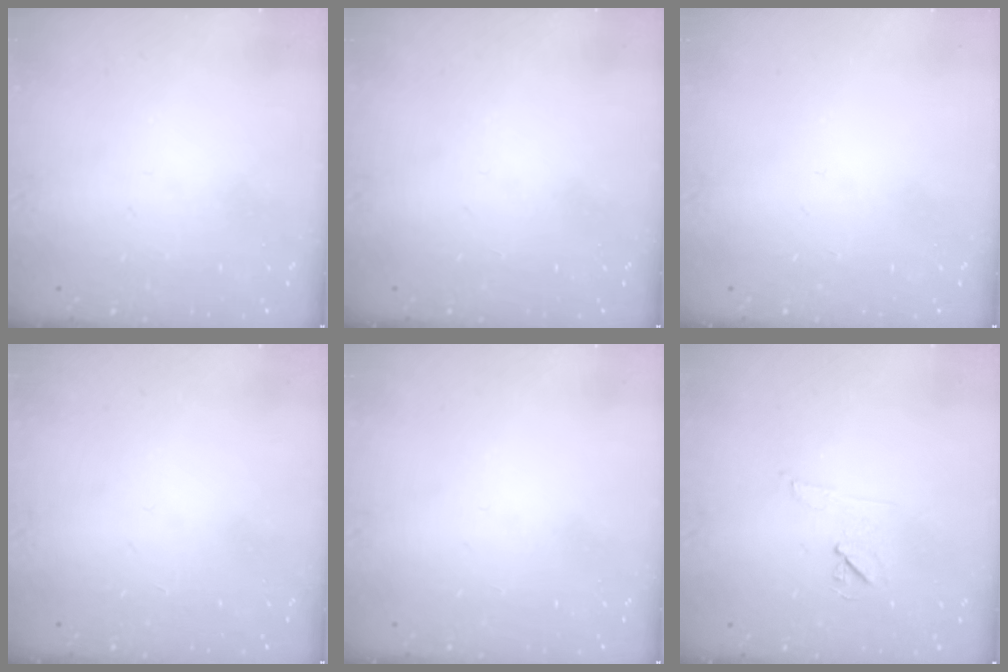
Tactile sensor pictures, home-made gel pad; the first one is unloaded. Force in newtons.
{"total": 0.0}
{"total": 0.0}
{"total": 0.0}
{"total": 0.0}
{"total": 6.7, "press": 6.5, "slide": 1.7}